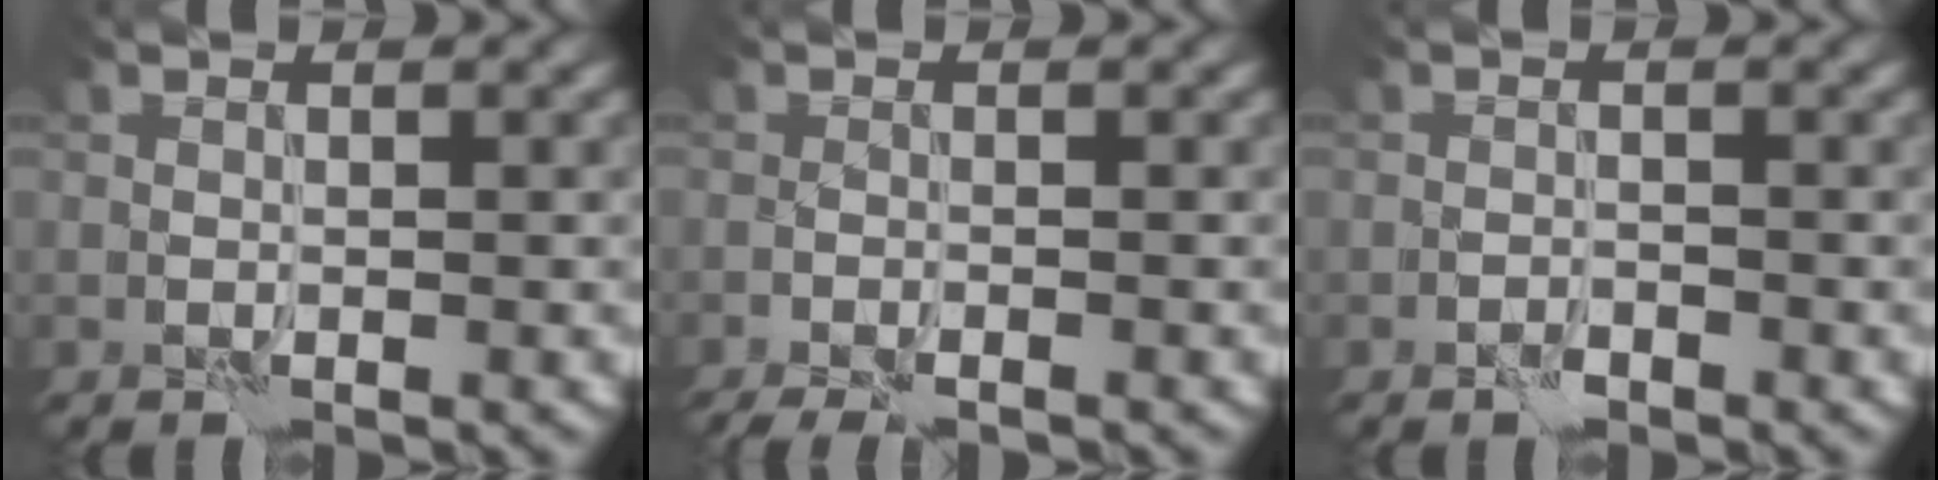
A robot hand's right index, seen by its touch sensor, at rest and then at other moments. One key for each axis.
{"total": 3.0, "fx": -2.6, "fy": 0.5, "fz": 1.4, "tx": -0.034, "ty": -0.008, "tz": -0.043}
{"total": 0.9, "fx": -0.7, "fy": 0.4, "fz": 0.3, "tx": -0.003, "ty": 0.002, "tz": -0.015}